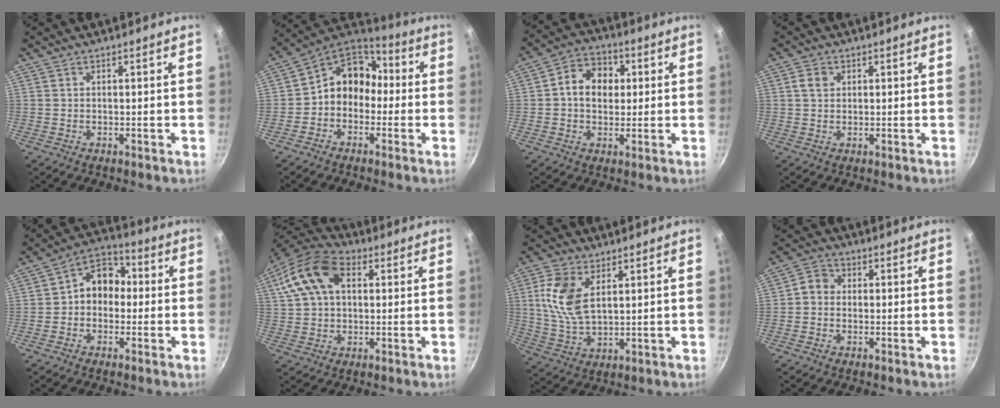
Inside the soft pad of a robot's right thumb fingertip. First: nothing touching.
{"total": 11.5, "force": [-1.3, 9.5, 6.4], "torque": [-0.065, 0.053, -0.046]}
{"total": 9.2, "force": [1.2, 7.2, 5.5], "torque": [-0.059, 0.012, 0.004]}
{"total": 2.7, "force": [0.9, 2.1, 1.5], "torque": [-0.017, 0.002, 0.015]}
{"total": 8.7, "force": [-0.2, 7.0, 5.2], "torque": [-0.032, 0.032, -0.027]}
{"total": 14.1, "force": [3.8, 9.1, 10.1], "torque": [-0.180, 0.023, 0.053]}
{"total": 10.3, "force": [3.1, 5.8, 8.0], "torque": [-0.159, -0.014, 0.066]}
{"total": 3.5, "force": [-0.2, 3.1, 1.7], "torque": [-0.019, 0.009, -0.018]}